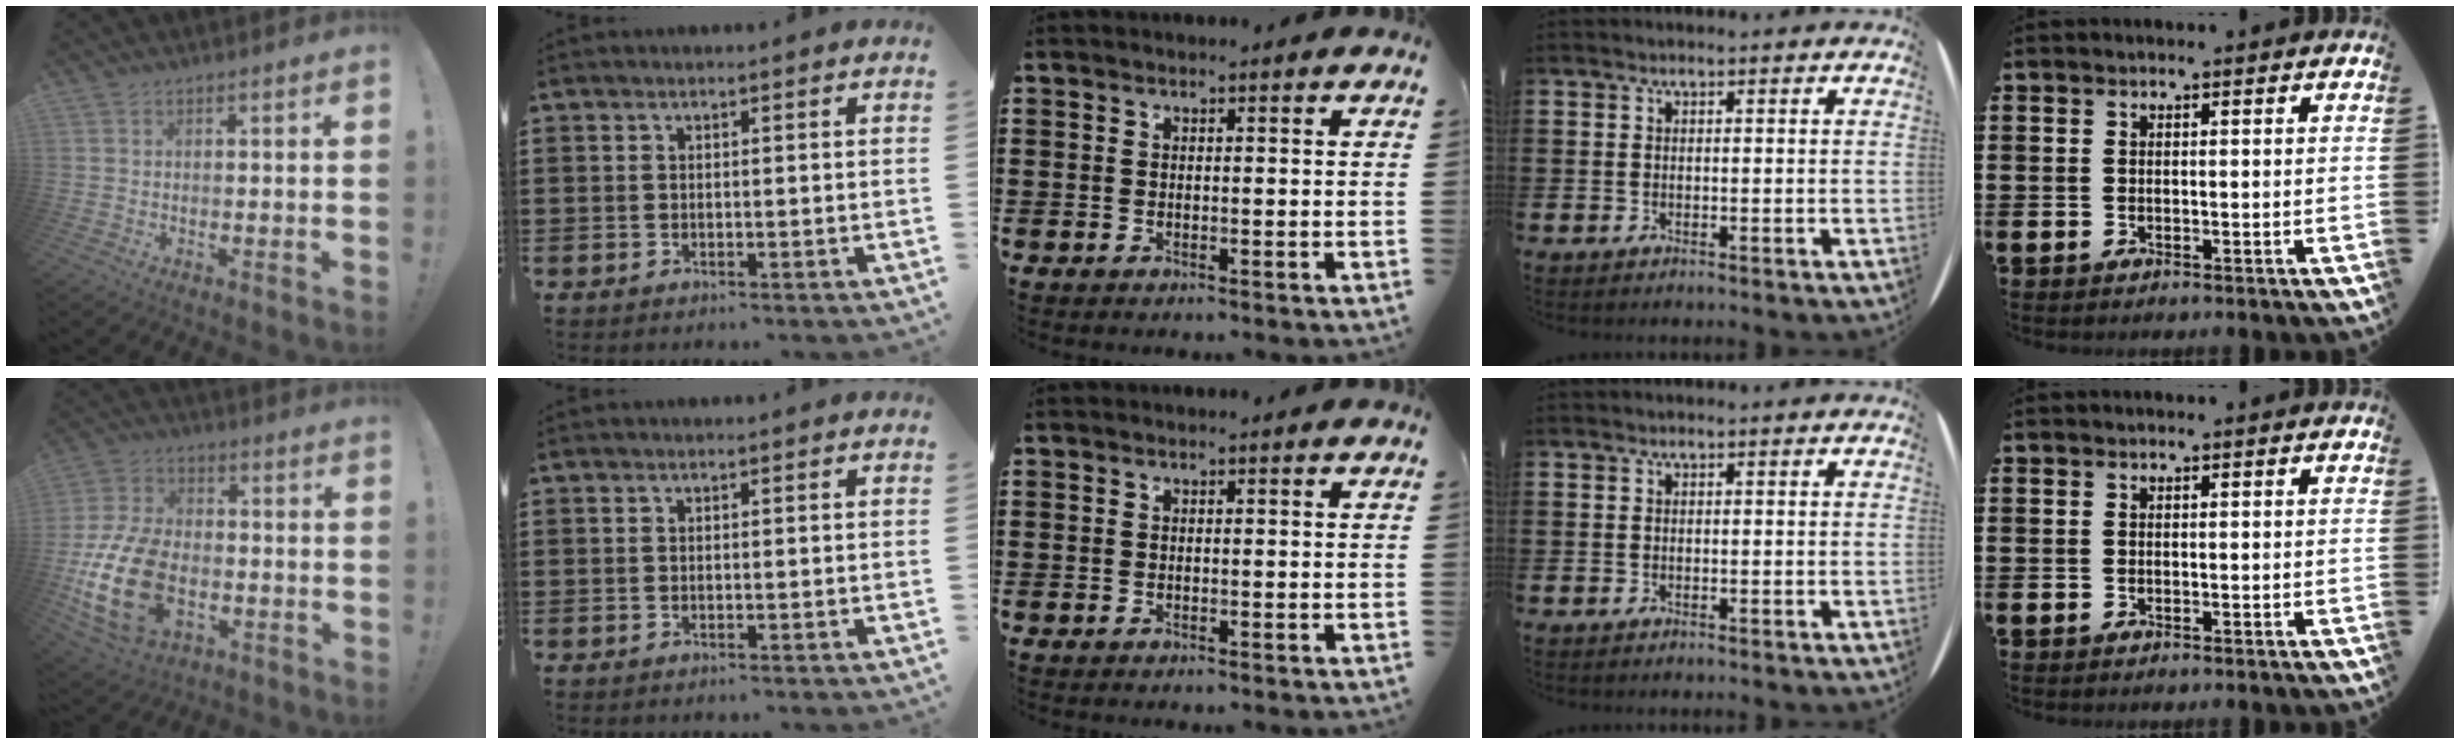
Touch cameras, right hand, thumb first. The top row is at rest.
{"thumb": {"total": 20.4, "force": [-5.6, 13.2, 14.5], "torque": [-0.280, 0.036, -0.082]}}